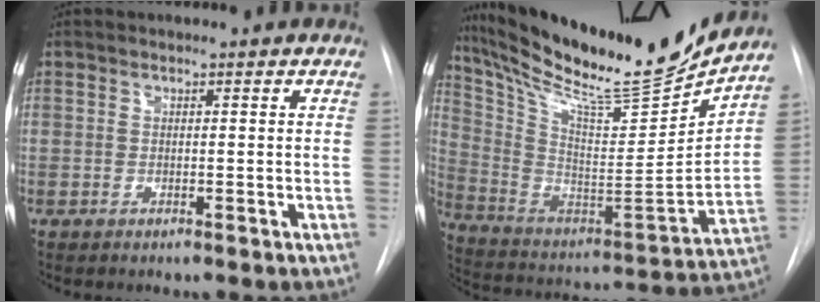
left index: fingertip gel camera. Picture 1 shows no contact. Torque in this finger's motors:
{"motor_torque": [0.86, -1.28, 0.26, 0.05]}